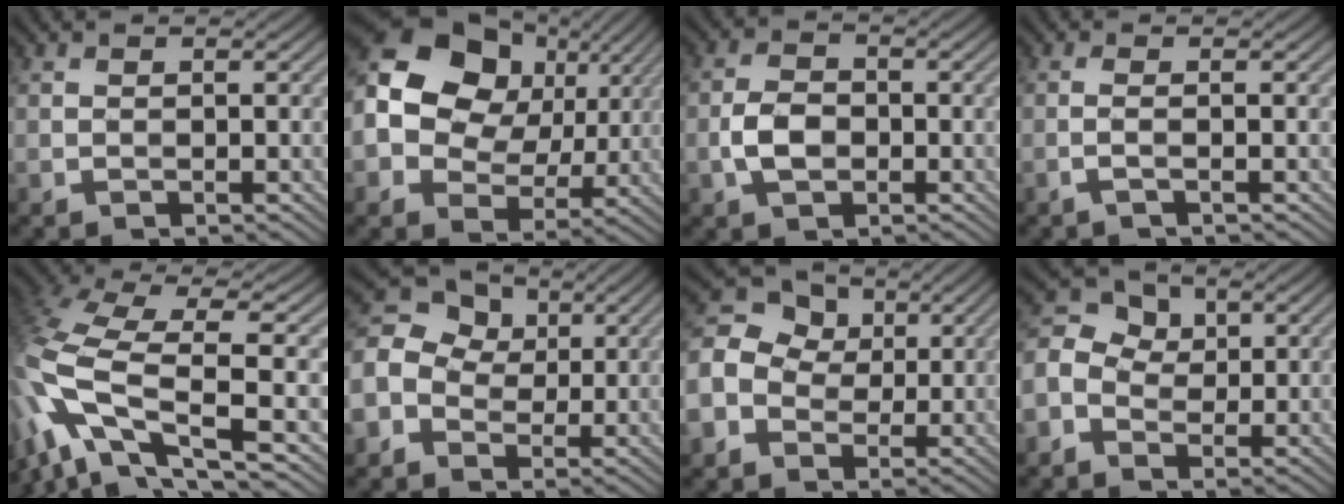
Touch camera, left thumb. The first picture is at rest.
{"total": 14.2, "force": [2.8, 11.3, 8.2], "torque": [-0.194, 0.029, 0.043]}
{"total": 4.2, "force": [-1.3, 2.8, 2.9], "torque": [-0.062, 0.001, -0.031]}
{"total": 1.3, "force": [-0.7, -0.3, 1.0], "torque": [-0.026, 0.006, -0.017]}
{"total": 11.6, "force": [-3.9, 4.2, 10.2], "torque": [-0.242, -0.007, -0.078]}
{"total": 14.1, "force": [0.4, 12.4, 6.7], "torque": [-0.202, 0.033, -0.024]}
{"total": 14.0, "force": [0.1, 12.3, 6.6], "torque": [-0.205, 0.032, -0.025]}
{"total": 5.8, "force": [-0.8, 4.7, 3.4], "torque": [-0.090, 0.011, -0.023]}